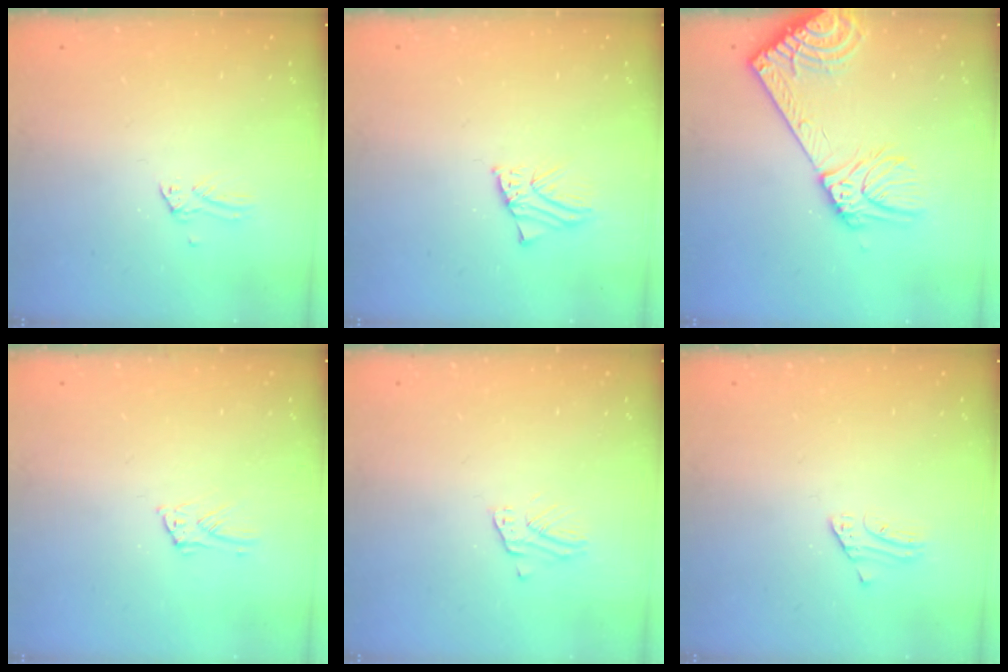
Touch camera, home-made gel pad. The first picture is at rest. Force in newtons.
{"total": 1.7, "press": 1.7, "slide": 0.1}
{"total": 15.7, "press": 15.2, "slide": 3.9}
{"total": 6.1, "press": 6.1, "slide": 0.3}
{"total": 2.2, "press": 2.2, "slide": 0.2}
{"total": 2.3, "press": 2.3, "slide": 0.2}